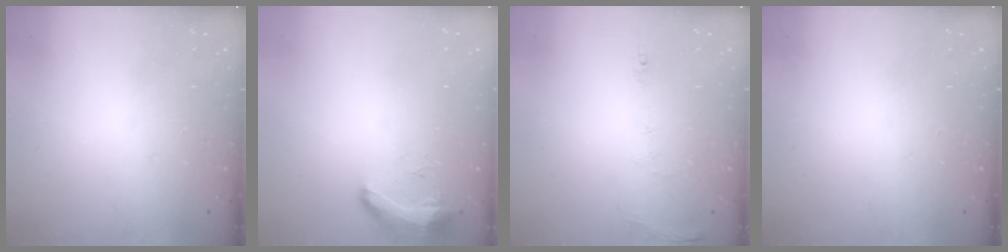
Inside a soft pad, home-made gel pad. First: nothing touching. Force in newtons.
{"total": 8.5, "press": 8.3, "slide": 1.6}
{"total": 7.4, "press": 7.4, "slide": 0.8}
{"total": 0.0}